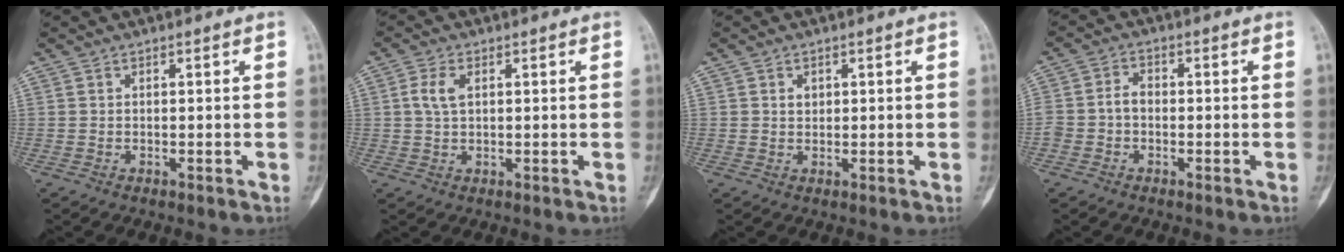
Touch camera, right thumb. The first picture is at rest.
{"total": 3.7, "force": [0.9, 2.2, 2.9], "torque": [-0.064, 0.004, 0.015]}
{"total": 1.5, "force": [0.5, 1.2, 0.7], "torque": [-0.004, -0.001, 0.008]}
{"total": 3.8, "force": [-0.8, 2.9, 2.3], "torque": [-0.043, 0.017, -0.019]}